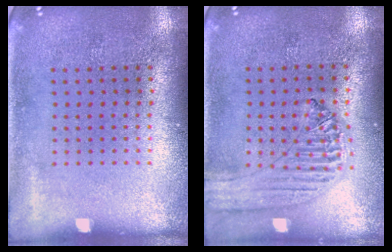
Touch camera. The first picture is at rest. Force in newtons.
{"total": 1.2, "press": 1.2, "slide": 0.1}